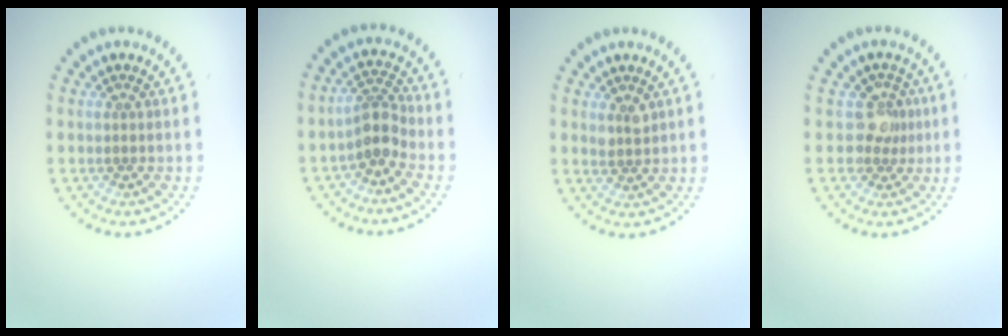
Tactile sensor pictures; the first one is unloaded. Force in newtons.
{"total": 2.6, "press": 2.0, "slide": 1.6}
{"total": 1.2, "press": 1.1, "slide": 0.5}
{"total": 2.1, "press": 1.7, "slide": 1.3}